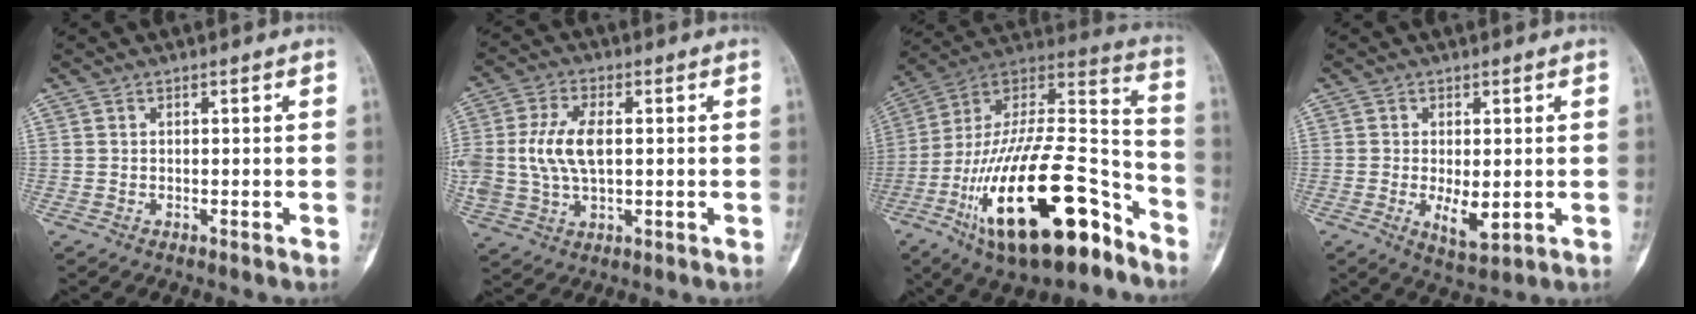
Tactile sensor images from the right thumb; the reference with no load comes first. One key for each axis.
{"total": 10.7, "fx": 1.0, "fy": 6.0, "fz": 8.8, "tx": -0.190, "ty": 0.006, "tz": 0.024}
{"total": 31.8, "fx": -15.5, "fy": 12.6, "fz": 24.8, "tx": -0.426, "ty": 0.068, "tz": -0.255}
{"total": 5.4, "fx": -0.8, "fy": 2.4, "fz": 4.8, "tx": -0.069, "ty": -0.016, "tz": -0.006}